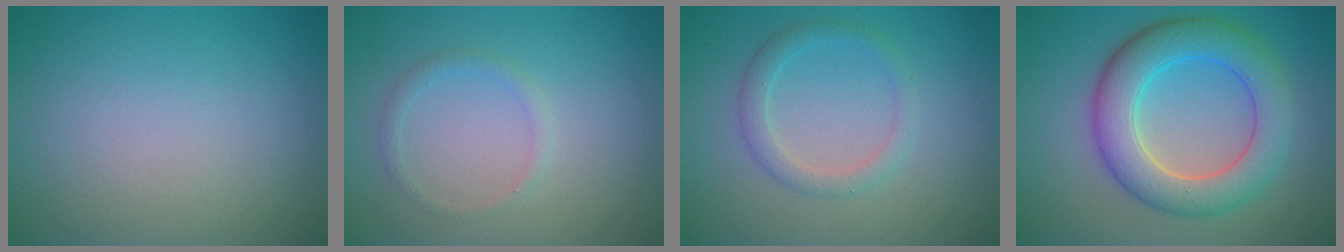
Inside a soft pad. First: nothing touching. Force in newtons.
{"total": 1.2, "press": 1.2, "slide": 0.1}
{"total": 2.1, "press": 2.1, "slide": 0.1}
{"total": 7.2, "press": 7.2, "slide": 0.3}